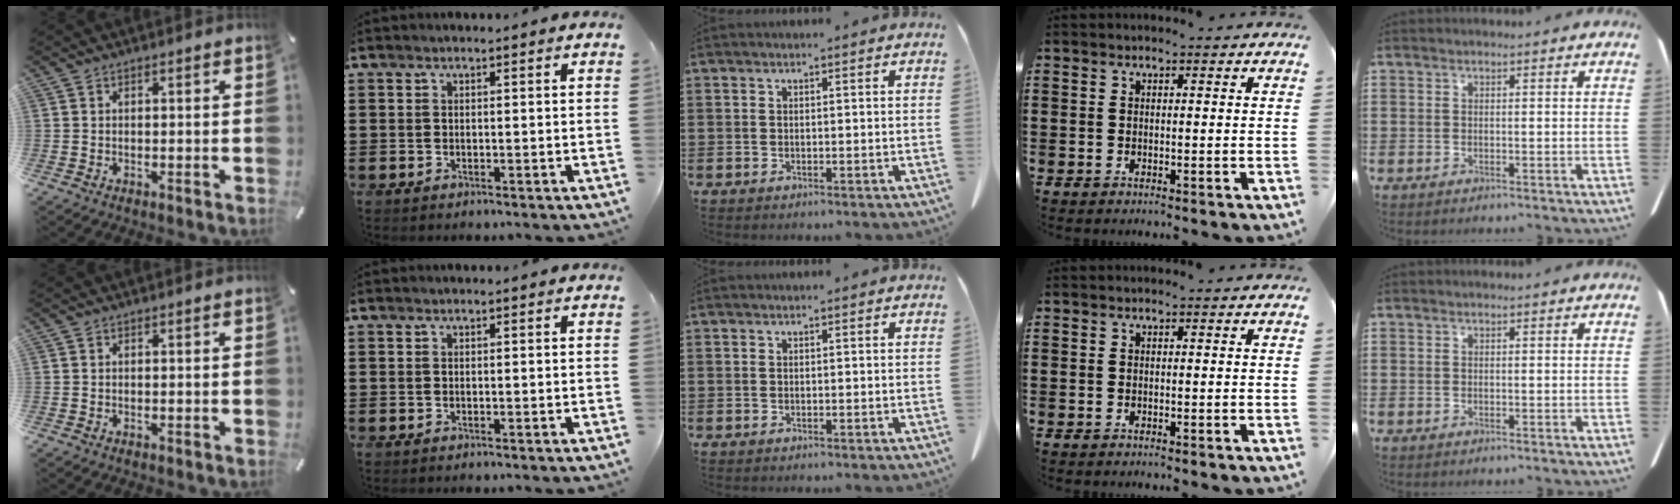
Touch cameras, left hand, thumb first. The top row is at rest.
{}